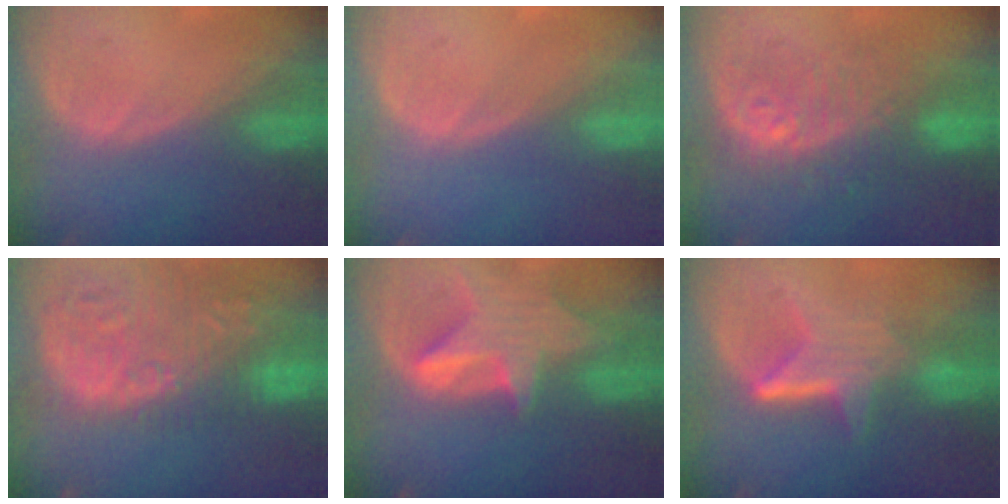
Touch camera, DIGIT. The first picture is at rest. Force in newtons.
{"total": 0.0}
{"total": 9.5, "press": 9.4, "slide": 1.0}
{"total": 16.0, "press": 13.2, "slide": 9.0}
{"total": 8.0, "press": 7.3, "slide": 3.2}
{"total": 6.6, "press": 5.9, "slide": 3.1}